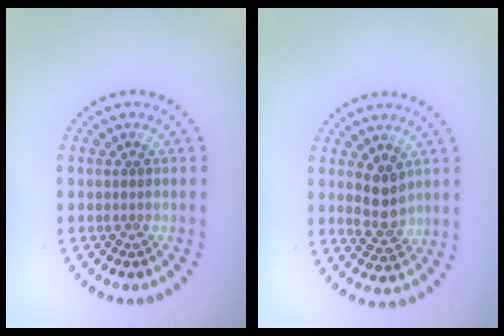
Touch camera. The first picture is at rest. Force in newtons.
{"total": 3.0, "press": 2.8, "slide": 0.9}